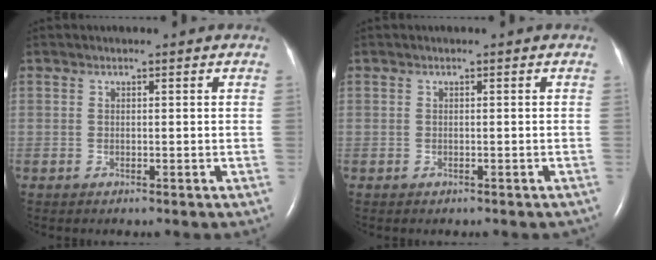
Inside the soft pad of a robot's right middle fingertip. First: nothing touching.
{"total": 1.9, "force": [-1.6, 0.8, 0.7], "torque": [-0.011, -0.002, -0.016]}